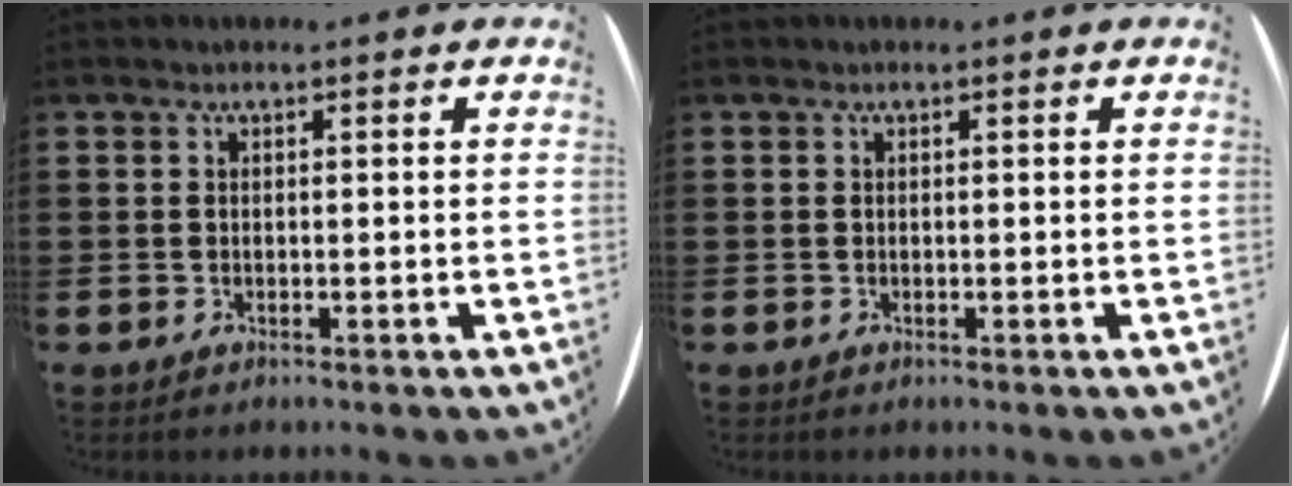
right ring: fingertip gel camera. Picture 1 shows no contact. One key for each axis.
{"total": 0.0}